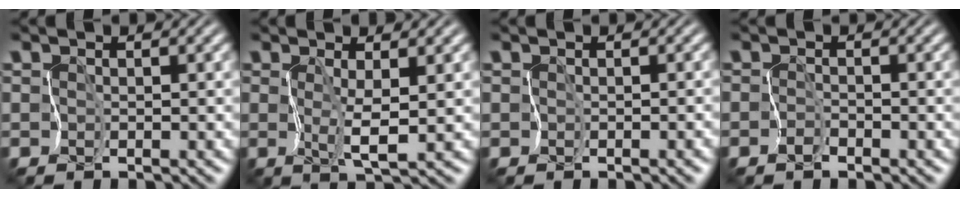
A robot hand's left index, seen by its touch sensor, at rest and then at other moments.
{"total": 2.2, "force": [0.5, 0.1, 2.1], "torque": [-0.044, -0.005, 0.014]}
{"total": 1.0, "force": [-0.6, 0.5, 0.6], "torque": [-0.002, -0.007, -0.003]}
{"total": 0.8, "force": [-0.8, 0.2, 0.2], "torque": [-0.004, -0.001, -0.017]}